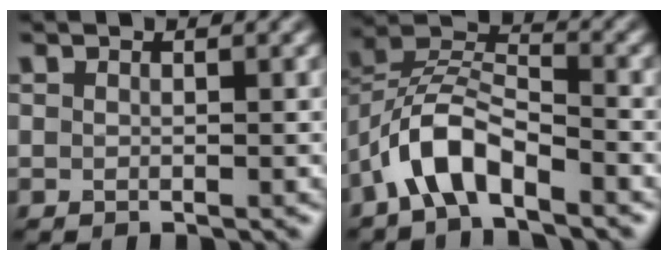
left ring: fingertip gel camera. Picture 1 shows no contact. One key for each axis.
{"total": 5.9, "fx": -3.8, "fy": 2.2, "fz": 3.9, "tx": -0.072, "ty": 0.011, "tz": -0.079}